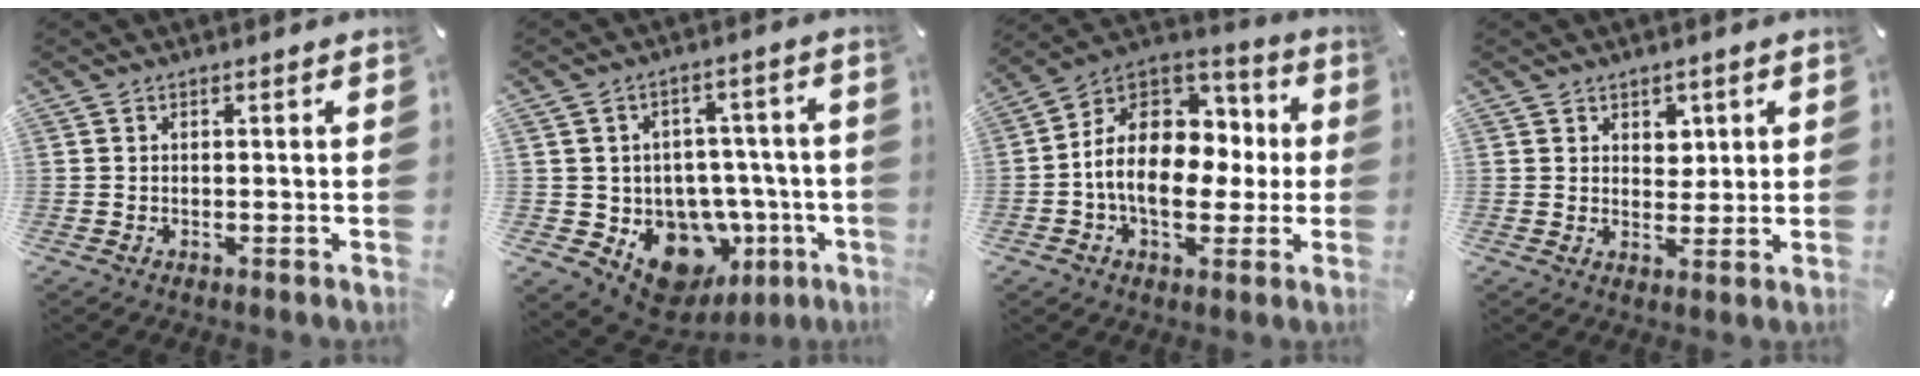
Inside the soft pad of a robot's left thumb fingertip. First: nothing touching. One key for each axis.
{"total": 13.1, "fx": -4.9, "fy": 10.3, "fz": 6.4, "tx": -0.077, "ty": 0.010, "tz": -0.065}
{"total": 15.9, "fx": -1.3, "fy": 12.0, "fz": 10.4, "tx": -0.177, "ty": -0.003, "tz": -0.020}
{"total": 4.0, "fx": 2.2, "fy": 3.2, "fz": 0.7, "tx": 0.008, "ty": -0.009, "tz": 0.034}